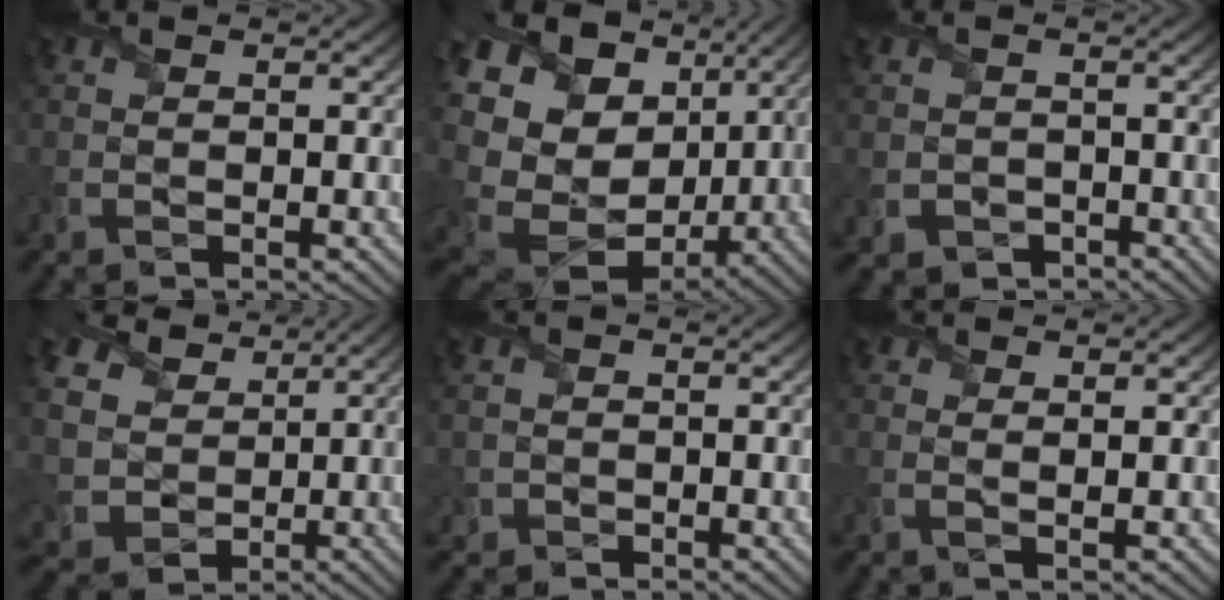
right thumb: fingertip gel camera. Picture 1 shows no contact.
{"total": 18.2, "force": [2.1, 14.1, 11.3], "torque": [-0.285, -0.038, 0.090]}
{"total": 1.8, "force": [-1.1, 1.5, 0.0], "torque": [-0.010, -0.008, -0.022]}
{"total": 8.5, "force": [3.1, 7.0, 3.7], "torque": [-0.105, -0.002, 0.042]}
{"total": 1.2, "force": [-0.3, 1.1, -0.4], "torque": [0.001, -0.003, -0.009]}
{"total": 1.3, "force": [0.8, -0.1, 1.0], "torque": [-0.024, -0.003, 0.014]}